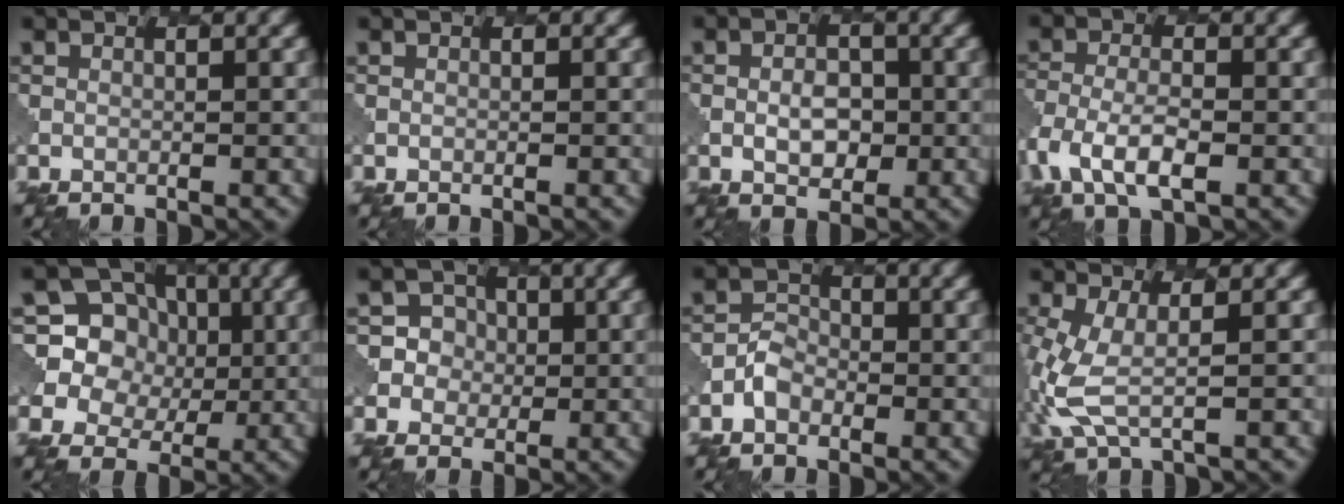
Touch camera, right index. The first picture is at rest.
{"total": 0.0}
{"total": 2.4, "force": [-0.3, 1.7, 1.7], "torque": [-0.028, -0.001, -0.002]}
{"total": 4.8, "force": [-2.2, 2.6, 3.4], "torque": [-0.076, -0.009, -0.044]}
{"total": 10.2, "force": [2.3, 9.4, 3.1], "torque": [-0.106, 0.032, 0.028]}
{"total": 4.5, "force": [-0.5, 4.4, 0.4], "torque": [0.007, 0.020, -0.021]}
{"total": 1.8, "force": [-1.0, 1.4, 0.4], "torque": [-0.008, 0.005, -0.020]}
{"total": 3.8, "force": [-0.5, 1.6, 3.4], "torque": [-0.109, -0.010, -0.009]}